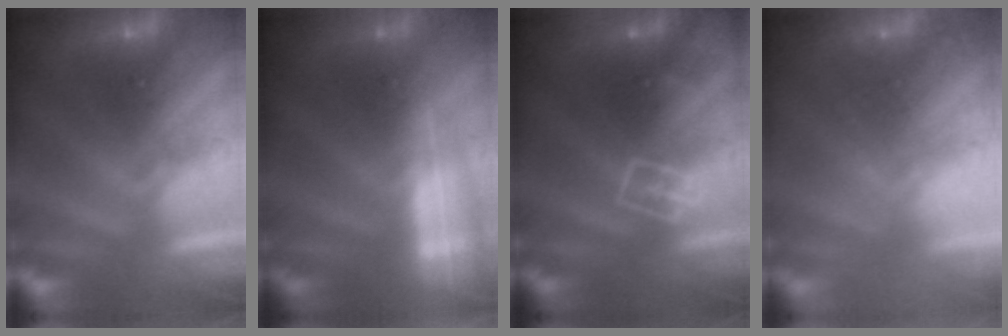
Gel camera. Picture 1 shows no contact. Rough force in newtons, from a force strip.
{"total": 2.5}
{"total": 2.9}
{"total": 8.7}